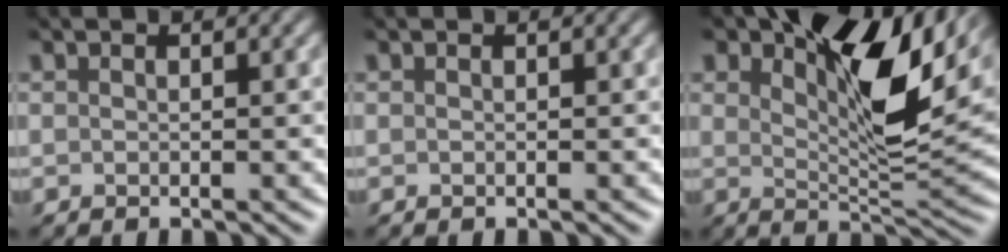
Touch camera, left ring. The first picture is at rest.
{"total": 0.0}
{"total": 10.8, "force": [4.6, 4.5, 8.7], "torque": [-0.131, 0.004, 0.077]}